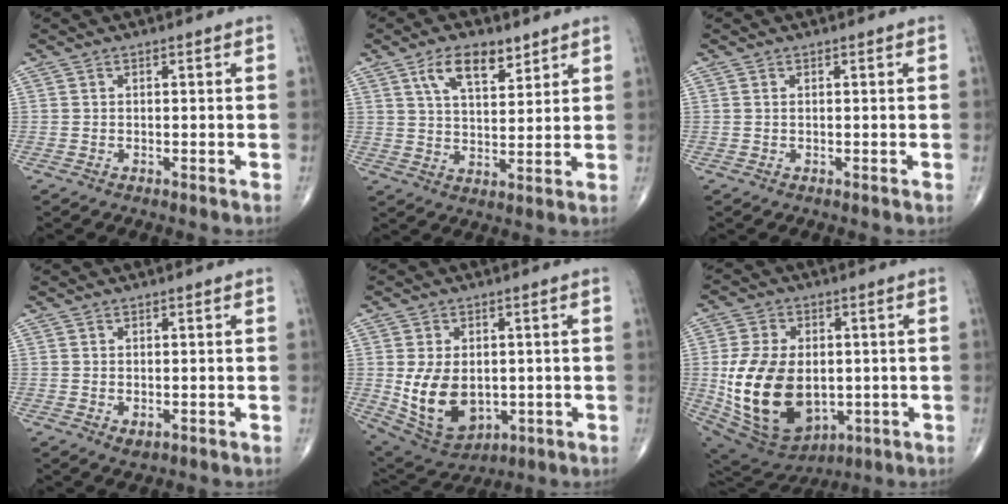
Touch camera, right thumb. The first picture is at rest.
{"total": 8.8, "force": [5.2, 4.0, 5.8], "torque": [-0.086, -0.027, 0.094]}
{"total": 0.0}
{"total": 1.6, "force": [-0.2, 1.1, 1.1], "torque": [-0.017, -0.004, 0.002]}
{"total": 12.7, "force": [-0.7, 8.7, 9.2], "torque": [-0.143, -0.008, 0.015]}
{"total": 20.6, "force": [-1.4, 13.5, 15.4], "torque": [-0.275, -0.009, 0.005]}